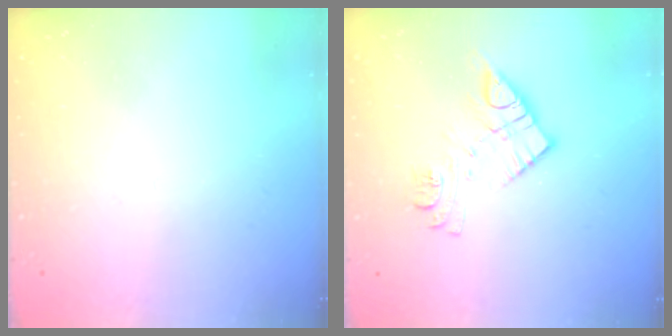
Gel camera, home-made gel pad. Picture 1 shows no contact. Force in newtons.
{"total": 11.7, "press": 11.7, "slide": 0.9}